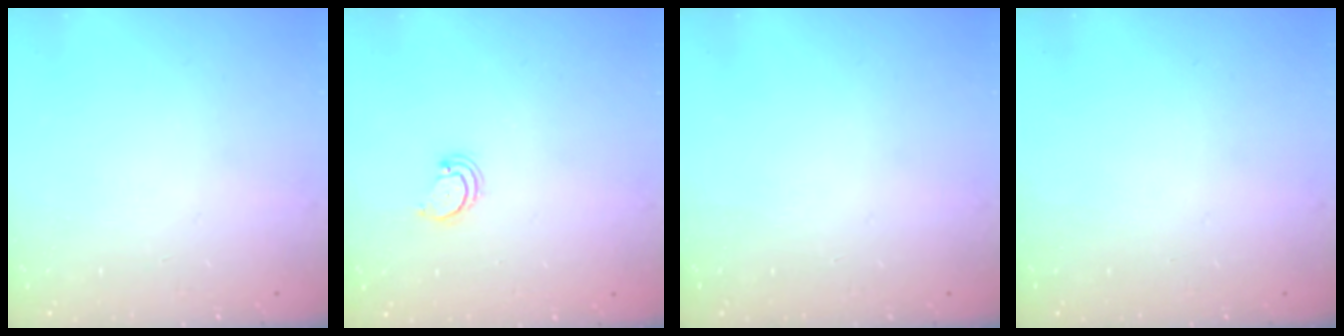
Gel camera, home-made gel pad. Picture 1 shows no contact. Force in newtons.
{"total": 2.6, "press": 2.5, "slide": 0.5}
{"total": 0.0}
{"total": 0.0}